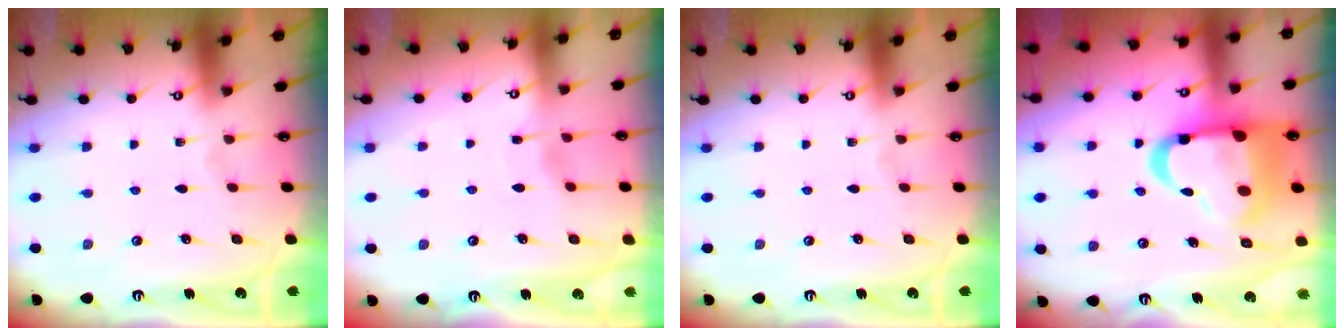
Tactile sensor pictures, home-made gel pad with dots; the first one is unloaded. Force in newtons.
{"total": 2.6, "press": 2.6, "slide": 0.3}
{"total": 0.0}
{"total": 19.6, "press": 19.4, "slide": 2.4}